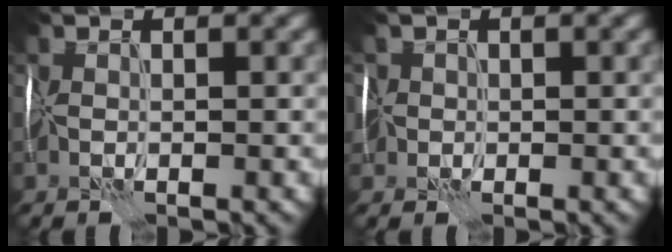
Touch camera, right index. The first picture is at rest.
{"total": 2.9, "force": [-0.1, 2.5, 1.4], "torque": [-0.035, 0.014, -0.005]}